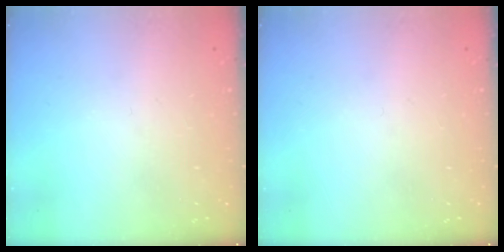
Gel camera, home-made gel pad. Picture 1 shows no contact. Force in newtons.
{"total": 0.0}